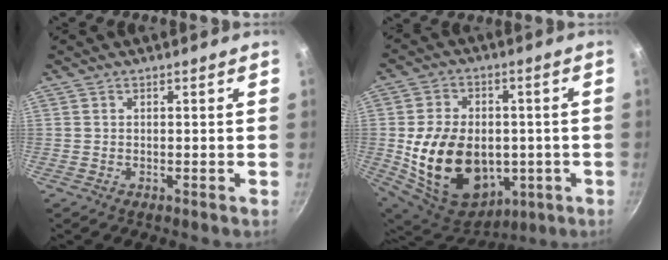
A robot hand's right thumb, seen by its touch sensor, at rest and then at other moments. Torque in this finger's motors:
{"motor_torque": [-0.68, 2.01, 0.19, 0.16, 0.55]}